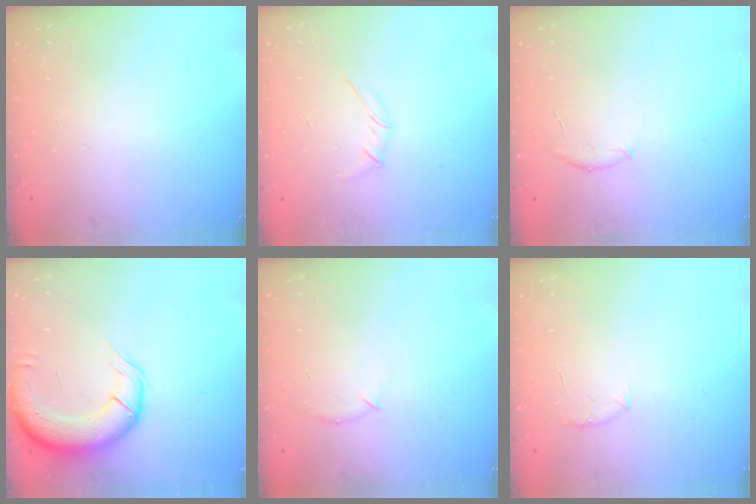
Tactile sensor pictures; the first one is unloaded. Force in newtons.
{"total": 3.2, "press": 3.0, "slide": 0.8}
{"total": 6.4, "press": 6.2, "slide": 1.5}
{"total": 14.3, "press": 13.8, "slide": 3.5}
{"total": 5.0, "press": 4.8, "slide": 1.2}
{"total": 5.2, "press": 5.0, "slide": 1.6}